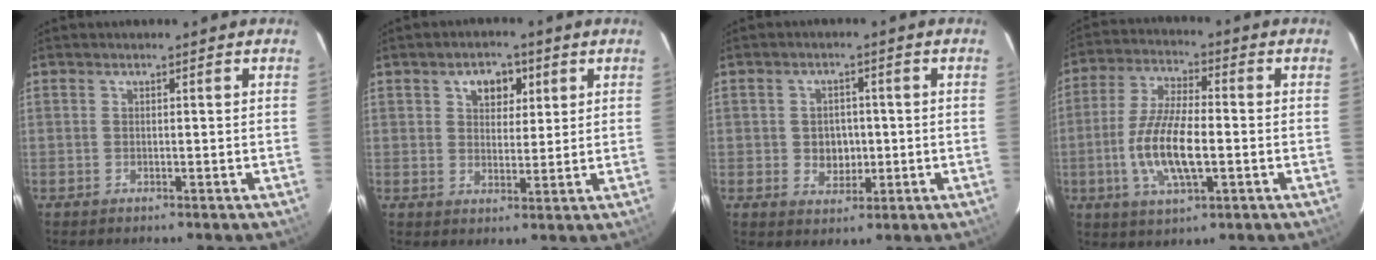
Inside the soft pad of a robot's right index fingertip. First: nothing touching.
{"total": 5.5, "force": [2.5, 3.7, 3.2], "torque": [-0.046, 0.012, 0.042]}
{"total": 4.7, "force": [-0.4, 4.1, 2.4], "torque": [-0.042, 0.004, 0.002]}
{"total": 12.4, "force": [-2.7, 4.2, 11.3], "torque": [-0.233, -0.005, -0.051]}